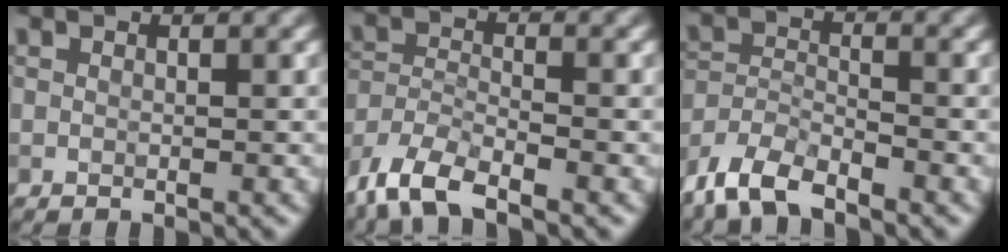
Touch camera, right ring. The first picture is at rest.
{"total": 6.4, "force": [-4.9, 2.0, 3.6], "torque": [-0.070, -0.008, -0.101]}
{"total": 5.1, "force": [-4.2, 1.6, 2.4], "torque": [-0.044, -0.006, -0.089]}